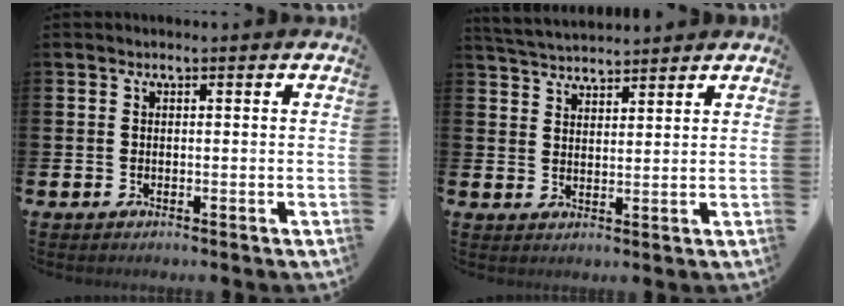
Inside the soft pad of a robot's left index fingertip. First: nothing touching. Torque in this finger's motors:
{"motor_torque": [0.22, -0.58, 0.87, 0.21]}